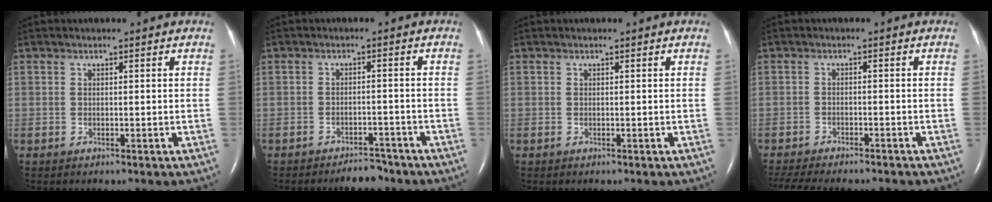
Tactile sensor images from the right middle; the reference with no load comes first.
{"total": 3.6, "force": [-3.3, 1.2, 0.9], "torque": [-0.013, 0.001, -0.049]}
{"total": 0.0}
{"total": 12.0, "force": [-10.6, 2.0, 5.2], "torque": [-0.091, -0.012, -0.147]}